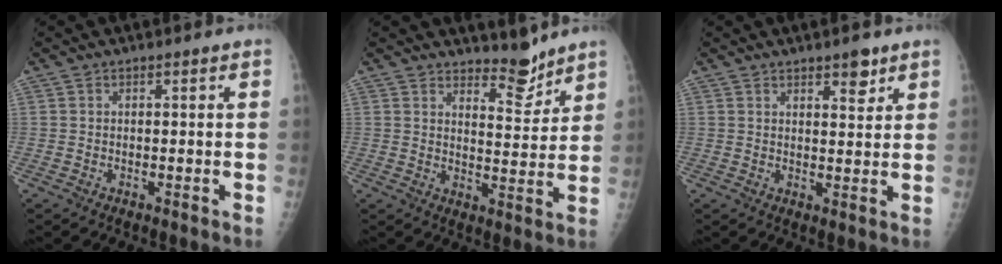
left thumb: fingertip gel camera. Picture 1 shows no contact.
{"total": 5.9, "force": [5.3, 1.6, 1.9], "torque": [-0.009, -0.053, 0.089]}
{"total": 4.1, "force": [2.8, 1.5, 2.6], "torque": [-0.022, -0.018, 0.041]}